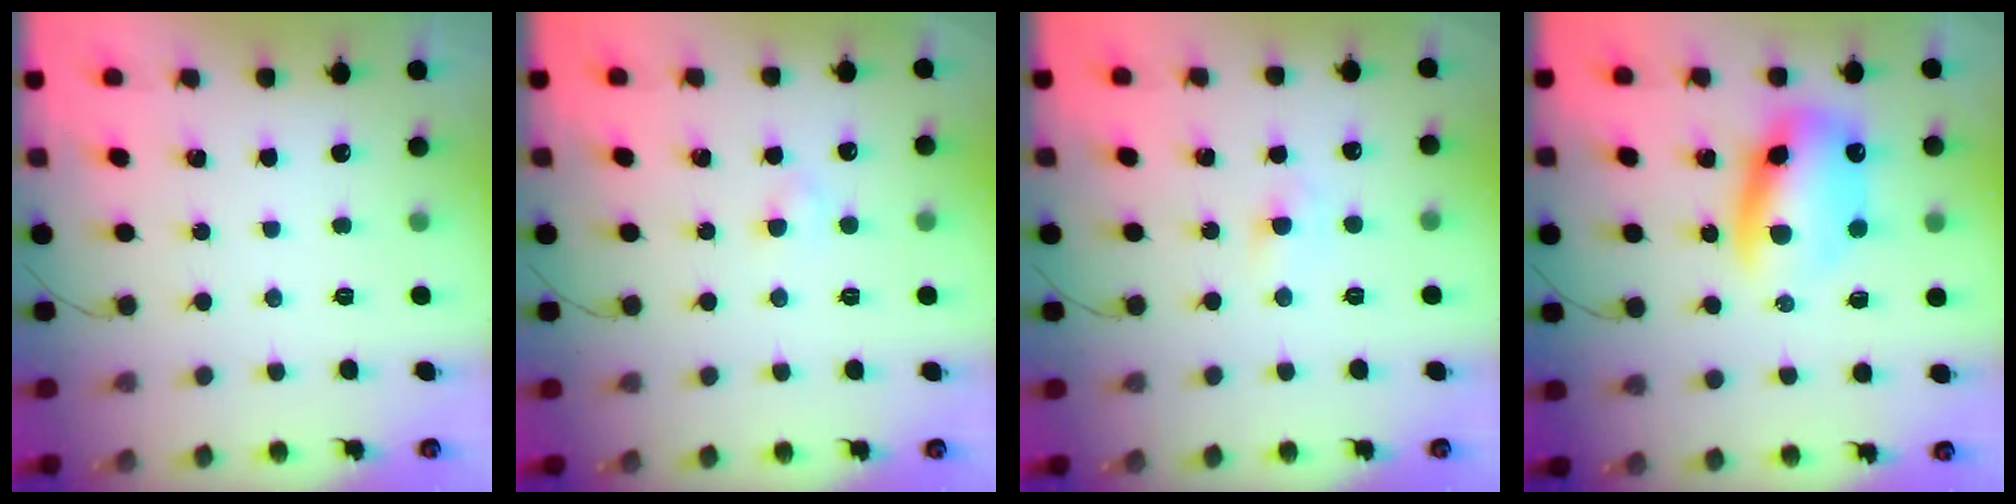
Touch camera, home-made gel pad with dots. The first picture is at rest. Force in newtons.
{"total": 1.8, "press": 1.6, "slide": 0.8}
{"total": 2.6, "press": 2.3, "slide": 1.1}
{"total": 11.9, "press": 11.5, "slide": 3.1}